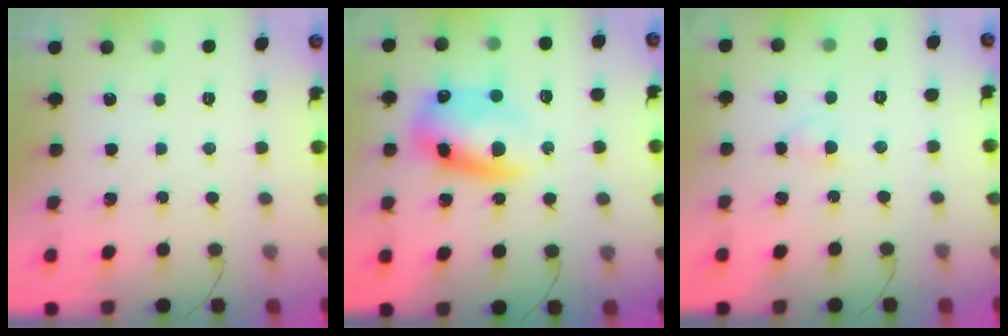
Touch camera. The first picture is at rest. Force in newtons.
{"total": 12.7, "press": 12.4, "slide": 2.8}
{"total": 2.2, "press": 2.0, "slide": 1.0}